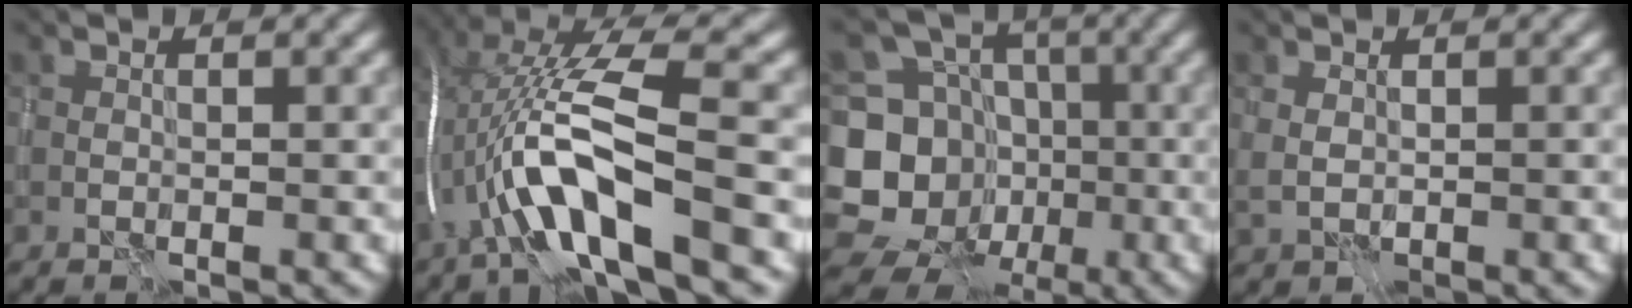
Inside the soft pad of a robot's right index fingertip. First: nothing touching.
{"total": 11.9, "force": [-3.2, 2.9, 11.1], "torque": [-0.225, 0.026, -0.057]}
{"total": 12.3, "force": [-2.7, 11.0, 4.7], "torque": [-0.114, -0.004, -0.058]}
{"total": 1.7, "force": [-0.1, 0.9, 1.5], "torque": [-0.033, -0.006, 0.003]}